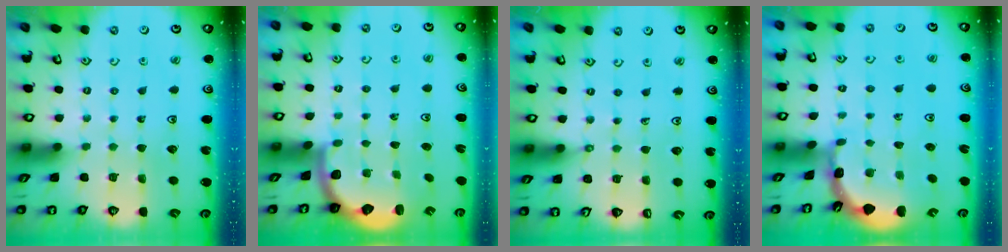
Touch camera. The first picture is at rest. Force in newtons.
{"total": 2.3, "press": 2.0, "slide": 1.2}
{"total": 0.9, "press": 0.9, "slide": 0.1}
{"total": 1.6, "press": 1.6, "slide": 0.1}